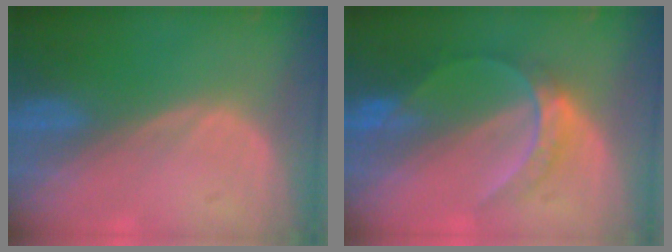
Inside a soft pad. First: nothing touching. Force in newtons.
{"total": 6.3, "press": 5.4, "slide": 3.2}